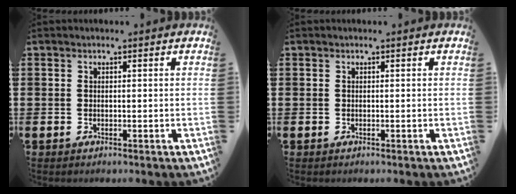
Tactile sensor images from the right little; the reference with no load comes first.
{"total": 0.0}